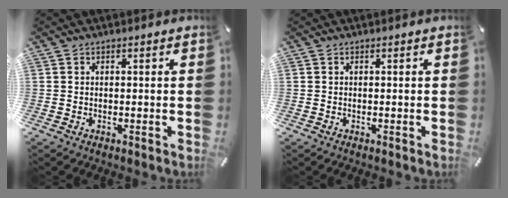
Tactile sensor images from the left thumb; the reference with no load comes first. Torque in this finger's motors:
{"motor_torque": [0.00, 0.00, -0.03, 0.03, 0.00]}